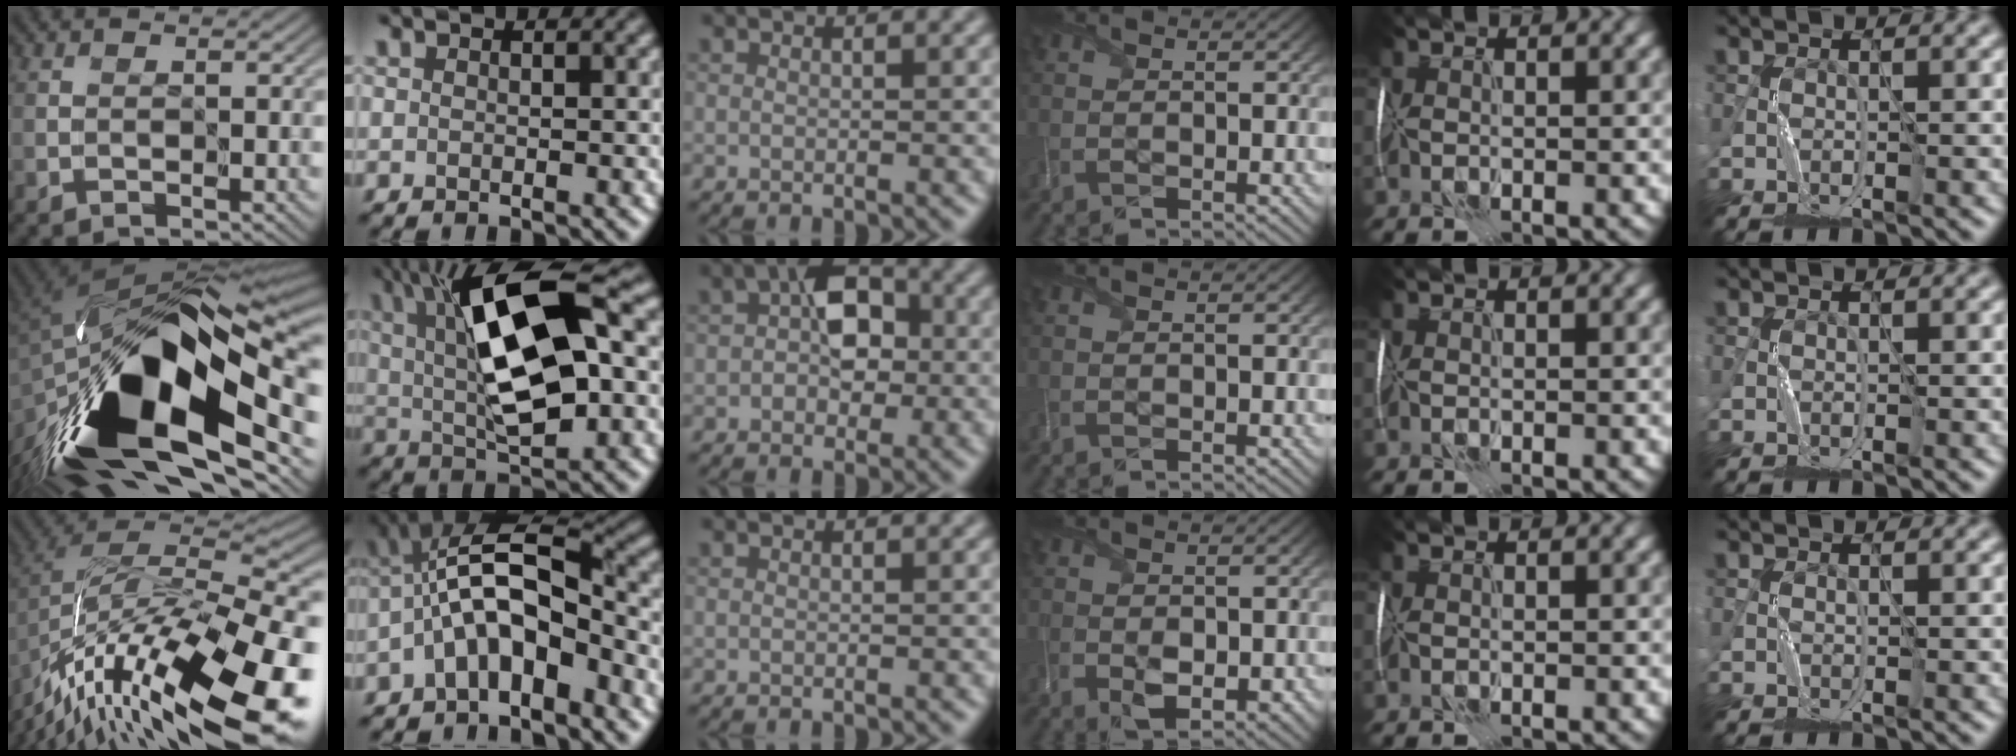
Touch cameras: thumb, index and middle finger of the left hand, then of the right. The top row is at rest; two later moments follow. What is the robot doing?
{"motion": "wrap", "object": "thread"}